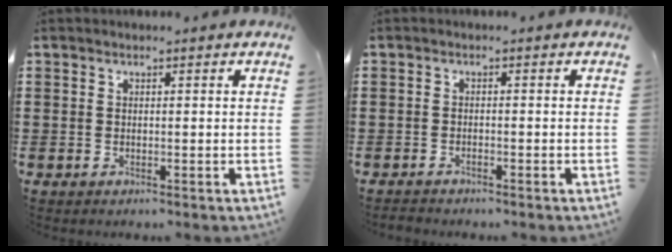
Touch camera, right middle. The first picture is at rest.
{"total": 1.0, "force": [-1.0, 0.1, 0.1], "torque": [-0.006, -0.001, -0.019]}